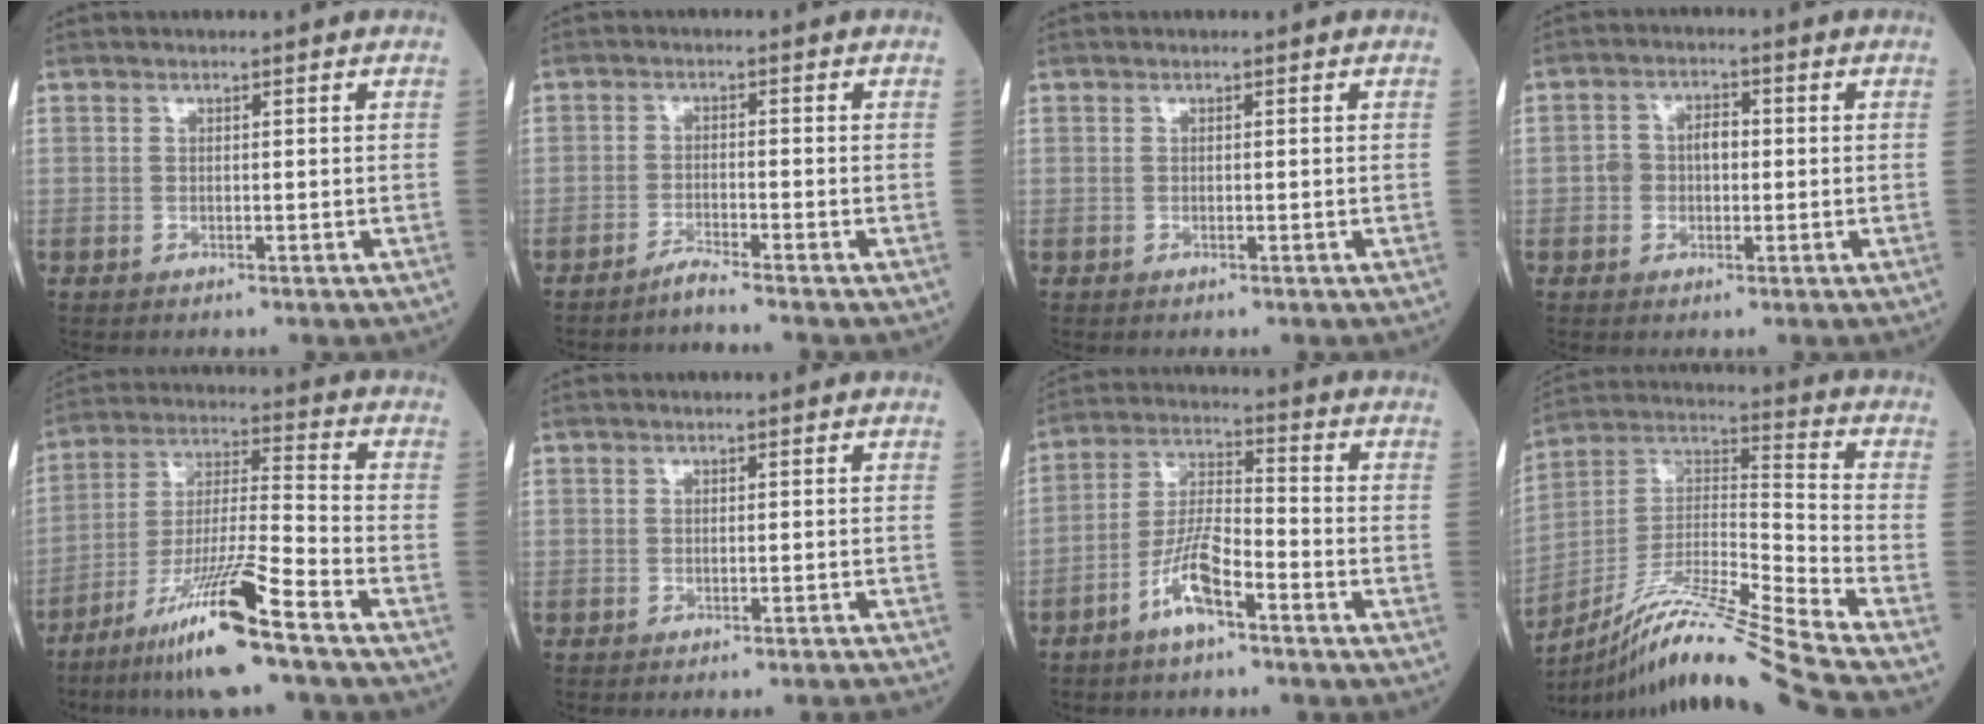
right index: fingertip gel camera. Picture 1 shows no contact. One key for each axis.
{"total": 2.6, "fx": -2.3, "fy": -1.1, "fz": 0.6, "tx": -0.014, "ty": -0.007, "tz": -0.046}
{"total": 0.0}
{"total": 4.2, "fx": -0.1, "fy": 2.7, "fz": 3.2, "tx": -0.060, "ty": 0.021, "tz": -0.001}
{"total": 14.4, "fx": -9.4, "fy": -0.6, "fz": 10.9, "tx": -0.211, "ty": -0.031, "tz": -0.173}
{"total": 3.9, "fx": -3.8, "fy": -0.8, "fz": 0.9, "tx": -0.006, "ty": -0.011, "tz": -0.043}
{"total": 8.1, "fx": -4.7, "fy": 1.6, "fz": 6.4, "tx": -0.132, "ty": 0.005, "tz": -0.092}
{"total": 19.7, "fx": -16.3, "fy": -2.6, "fz": 10.8, "tx": -0.221, "ty": -0.006, "tz": -0.296}